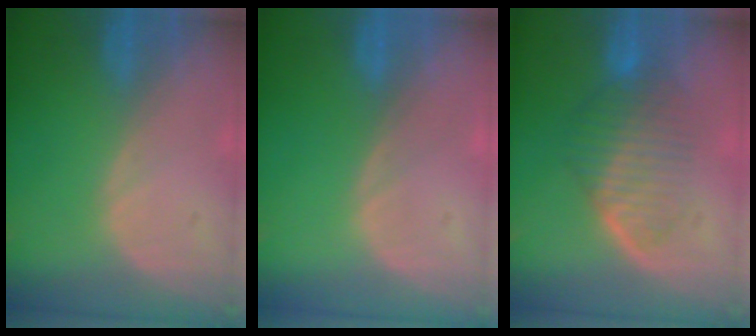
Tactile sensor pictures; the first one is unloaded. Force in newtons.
{"total": 0.0}
{"total": 6.8, "press": 6.5, "slide": 1.8}